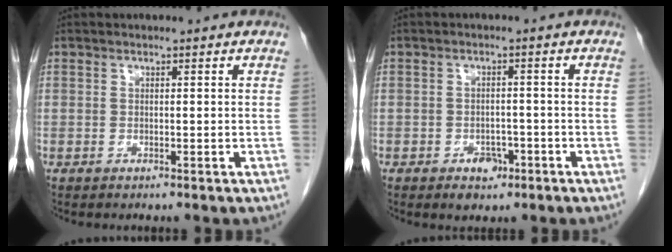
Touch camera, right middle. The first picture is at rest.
{"total": 3.1, "force": [-1.7, 2.1, 1.6], "torque": [-0.015, 0.005, -0.016]}